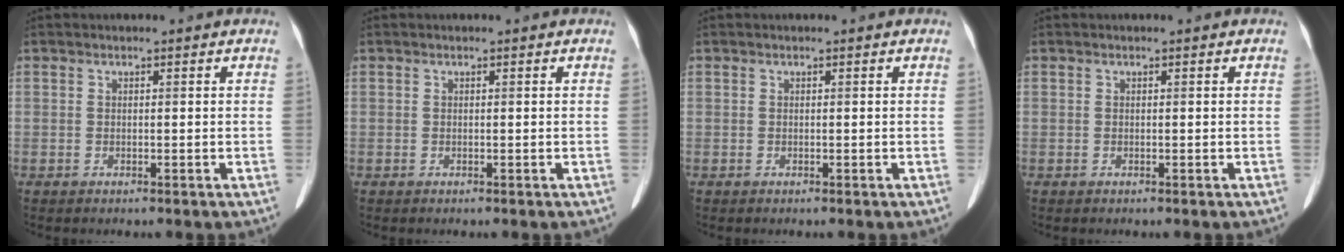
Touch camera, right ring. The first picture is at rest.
{"total": 0.0}
{"total": 0.0}
{"total": 0.0}